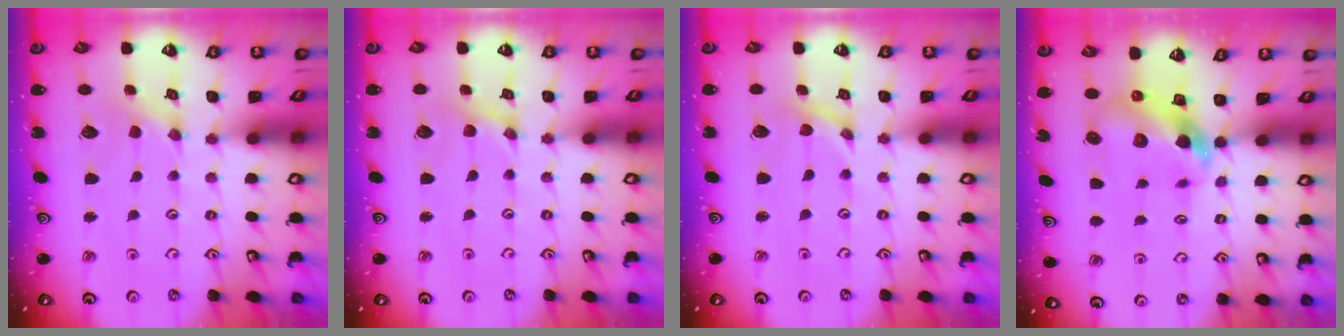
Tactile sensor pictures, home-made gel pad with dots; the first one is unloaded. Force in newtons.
{"total": 1.5, "press": 1.4, "slide": 0.2}
{"total": 0.0}
{"total": 7.0, "press": 7.0, "slide": 1.0}